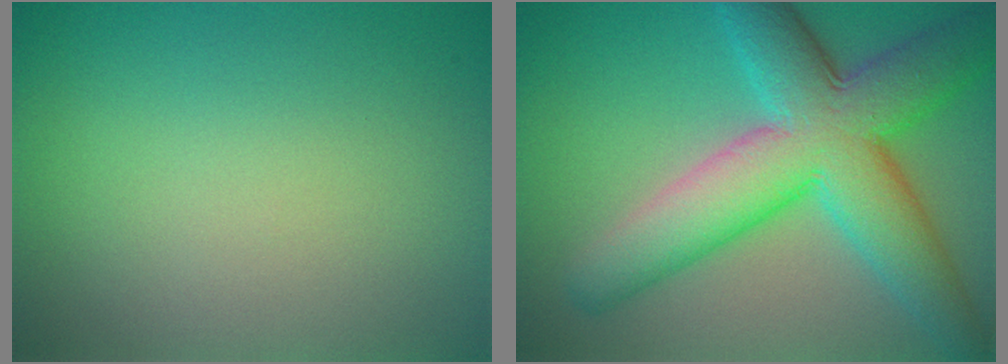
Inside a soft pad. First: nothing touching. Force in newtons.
{"total": 10.9, "press": 10.9, "slide": 0.1}